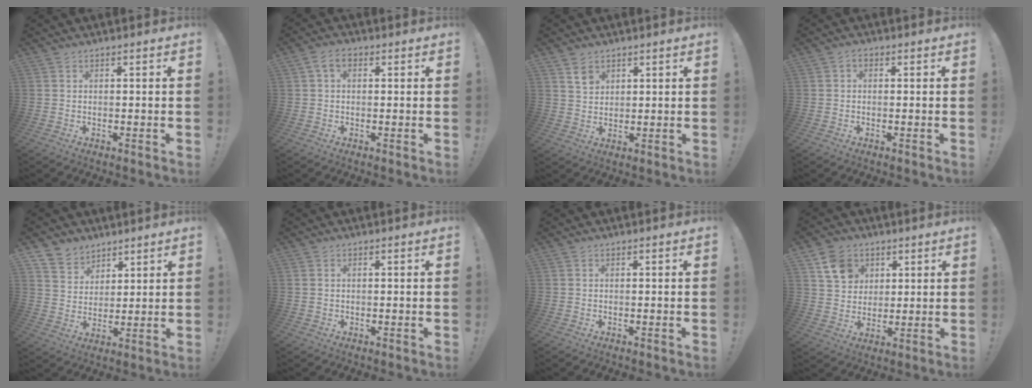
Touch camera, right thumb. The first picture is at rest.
{"total": 4.4, "force": [1.2, 2.8, 3.1], "torque": [-0.058, 0.009, 0.024]}
{"total": 4.2, "force": [2.8, 2.9, 1.1], "torque": [-0.001, -0.018, 0.048]}
{"total": 1.6, "force": [-0.1, 1.1, 1.0], "torque": [-0.025, 0.008, -0.002]}
{"total": 7.3, "force": [5.2, 5.0, 0.1], "torque": [-0.012, -0.047, 0.104]}
{"total": 0.7, "force": [0.3, 0.6, 0.2], "torque": [-0.009, 0.005, 0.006]}
{"total": 0.0}
{"total": 9.9, "force": [4.9, 8.1, 3.2], "torque": [-0.042, -0.022, 0.098]}